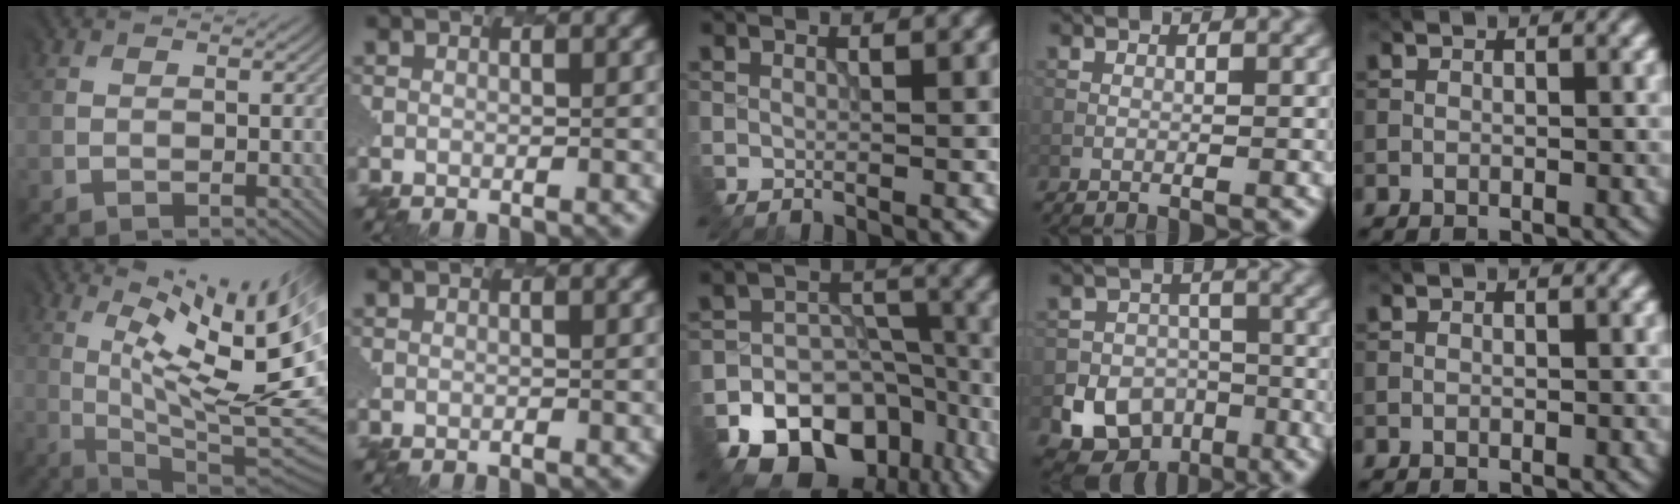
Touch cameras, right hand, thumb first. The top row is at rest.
{"thumb": {"total": 14.0, "force": [3.4, 3.7, 13.1], "torque": [-0.183, 0.015, 0.077]}, "middle": {"total": 12.8, "force": [-7.8, 9.0, 4.6], "torque": [-0.079, -0.006, -0.108]}, "ring": {"total": 10.6, "force": [-5.4, 8.7, 2.6], "torque": [-0.023, -0.039, -0.098]}}